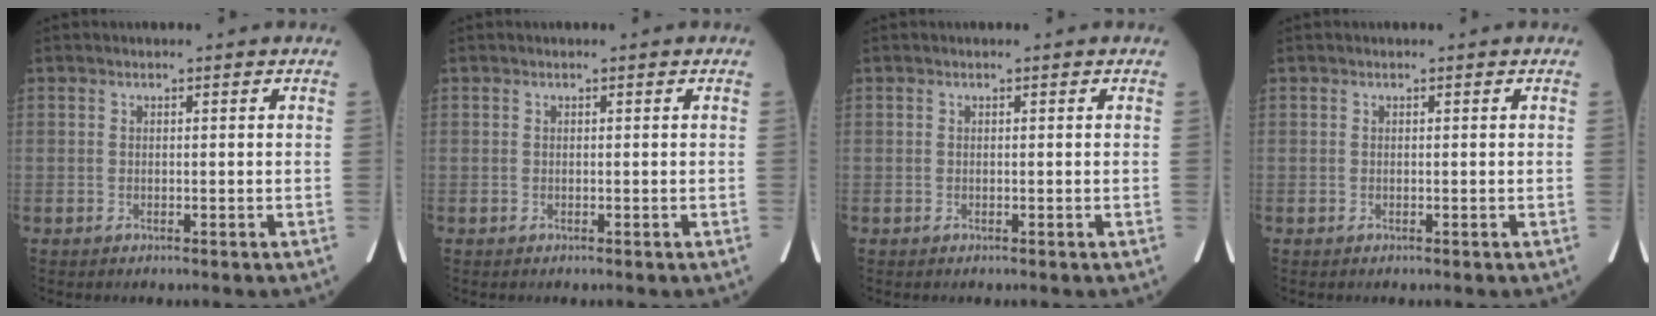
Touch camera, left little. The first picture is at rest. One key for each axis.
{"total": 0.0}
{"total": 0.0}
{"total": 0.0}